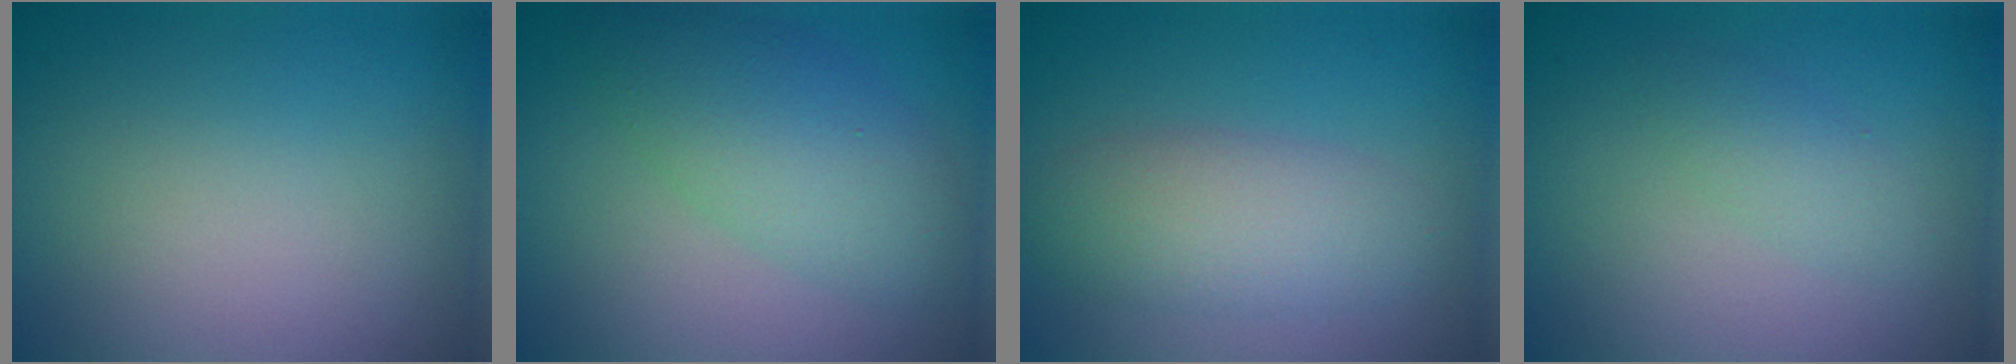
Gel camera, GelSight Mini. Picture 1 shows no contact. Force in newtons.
{"total": 5.3, "press": 5.3, "slide": 0.1}
{"total": 4.1, "press": 4.0, "slide": 0.2}
{"total": 1.7, "press": 1.7, "slide": 0.0}